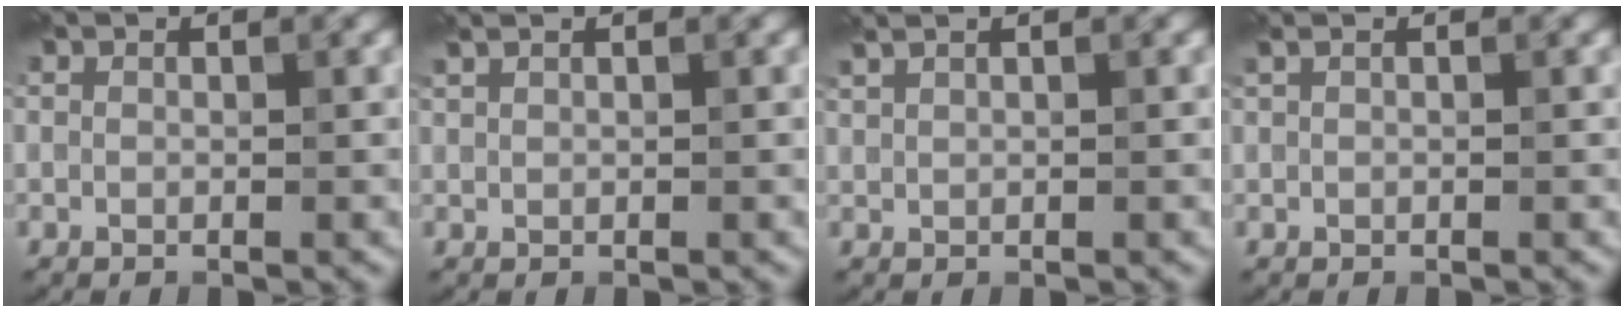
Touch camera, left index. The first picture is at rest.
{"total": 1.0, "force": [0.8, 0.3, 0.5], "torque": [-0.012, 0.001, 0.015]}
{"total": 1.8, "force": [1.4, 0.6, 0.9], "torque": [-0.018, 0.003, 0.021]}
{"total": 0.7, "force": [0.4, 0.2, 0.6], "torque": [-0.016, 0.004, 0.007]}